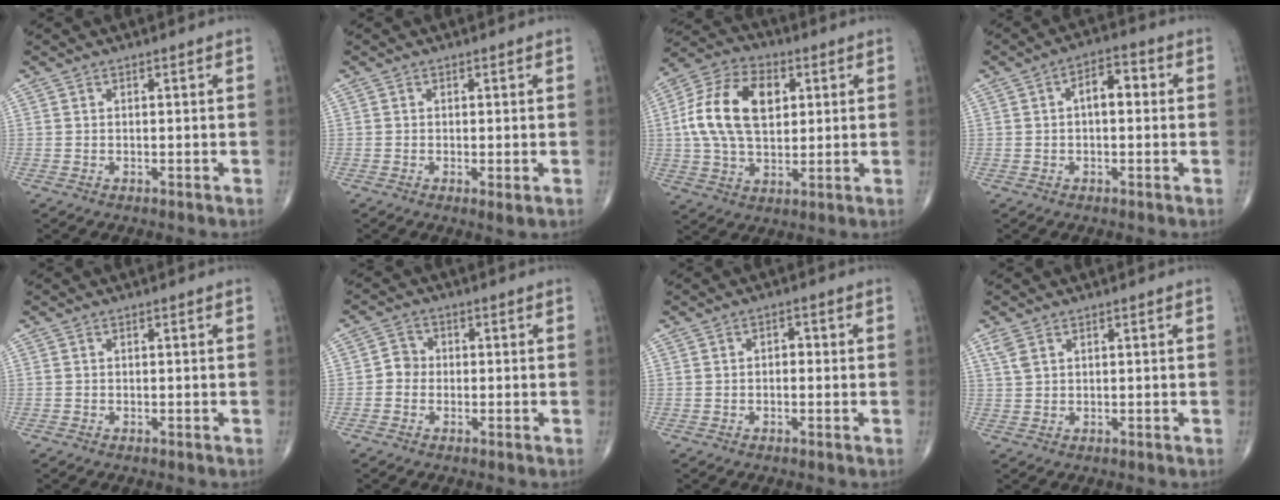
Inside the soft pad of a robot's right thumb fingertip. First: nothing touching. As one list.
[{"total": 1.4, "force": [-0.3, 0.2, 1.4], "torque": [-0.031, -0.009, -0.007]}, {"total": 16.3, "force": [3.0, 10.1, 12.4], "torque": [-0.222, 0.011, 0.050]}, {"total": 5.4, "force": [0.5, 2.9, 4.5], "torque": [-0.055, 0.020, -0.001]}, {"total": 0.0}, {"total": 2.9, "force": [-0.6, 2.6, 1.0], "torque": [0.001, 0.009, -0.021]}, {"total": 1.7, "force": [-0.1, 1.1, 1.3], "torque": [-0.007, 0.007, -0.007]}, {"total": 2.2, "force": [1.3, 1.1, 1.4], "torque": [-0.035, 0.007, 0.036]}]